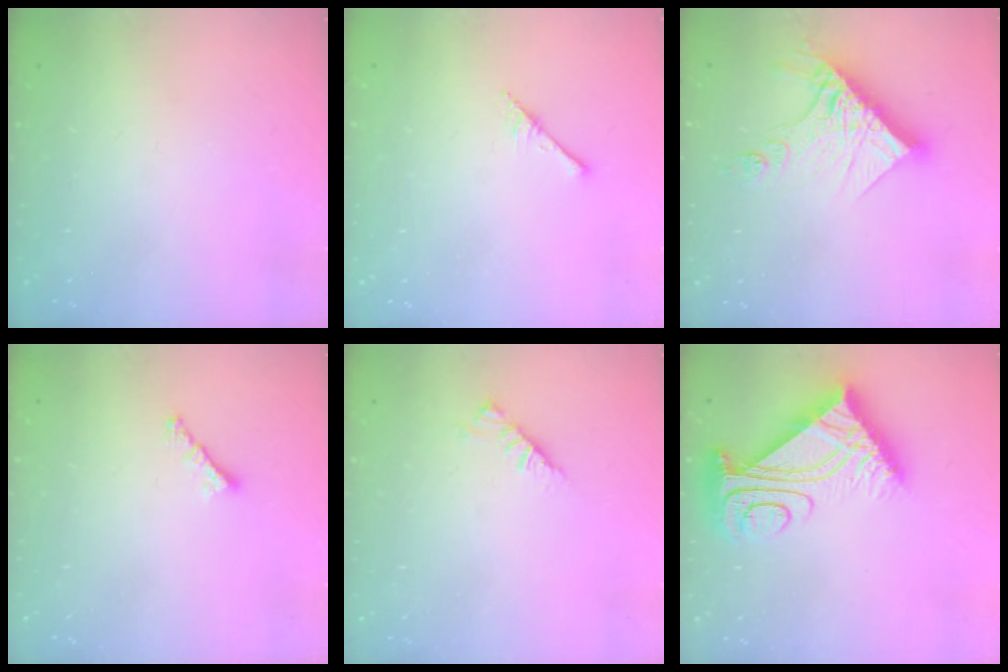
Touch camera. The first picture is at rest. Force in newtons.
{"total": 1.9, "press": 1.9, "slide": 0.2}
{"total": 15.9, "press": 15.8, "slide": 1.7}
{"total": 0.8, "press": 0.7, "slide": 0.4}
{"total": 3.0, "press": 2.9, "slide": 0.8}
{"total": 12.1, "press": 12.0, "slide": 1.1}